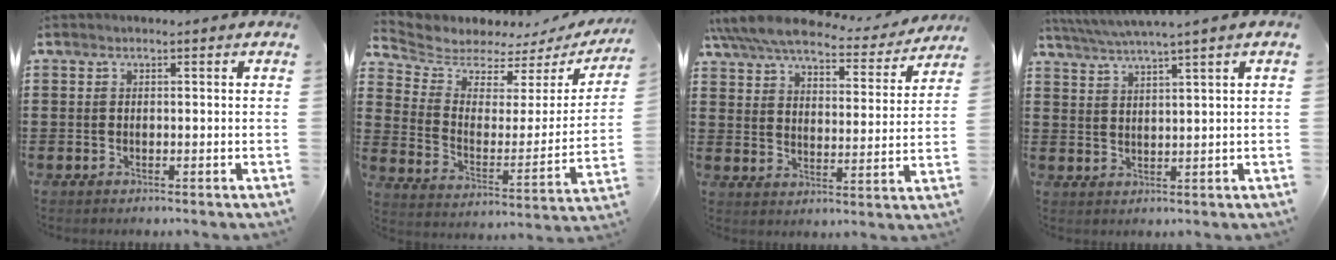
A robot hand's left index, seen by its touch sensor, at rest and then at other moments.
{"total": 4.7, "force": [4.3, 1.7, 0.6], "torque": [-0.046, -0.038, 0.069]}
{"total": 7.2, "force": [6.6, 0.9, 2.6], "torque": [-0.081, -0.038, 0.115]}
{"total": 3.1, "force": [2.7, -0.8, 1.4], "torque": [-0.036, -0.013, 0.045]}